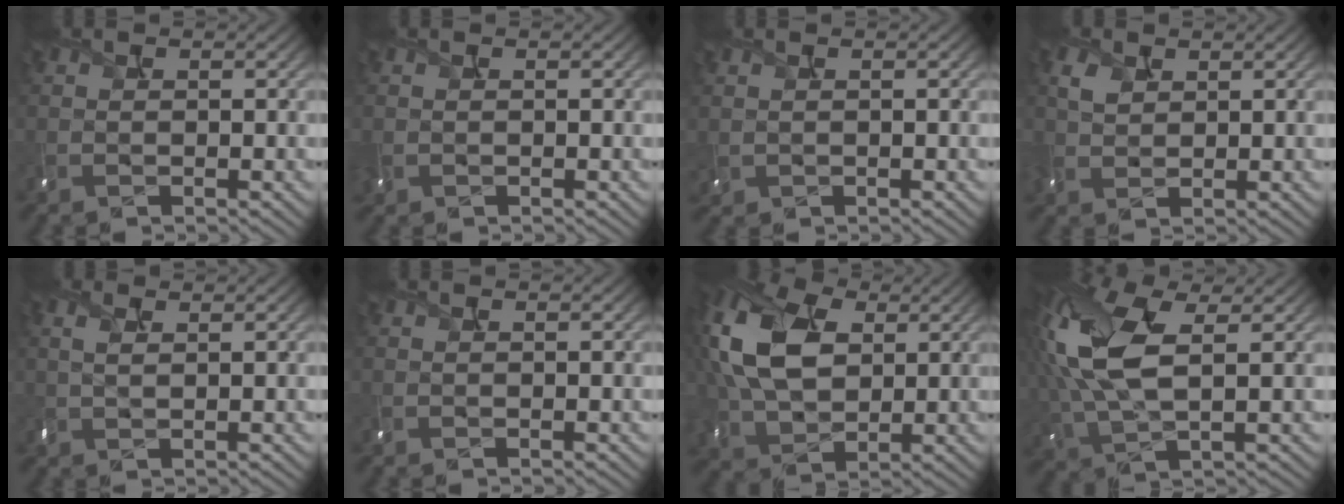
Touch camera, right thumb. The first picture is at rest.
{"total": 1.7, "force": [-0.6, 1.2, 1.0], "torque": [-0.034, -0.007, -0.012]}
{"total": 1.5, "force": [0.0, 1.1, 0.9], "torque": [-0.032, -0.003, 0.005]}
{"total": 2.4, "force": [1.2, 1.7, 1.2], "torque": [-0.038, 0.004, 0.028]}
{"total": 1.4, "force": [0.8, 0.4, 1.1], "torque": [-0.031, 0.007, 0.018]}
{"total": 0.0}
{"total": 13.7, "force": [3.3, 9.1, 9.7], "torque": [-0.257, 0.023, 0.060]}
{"total": 11.9, "force": [2.6, 5.9, 10.0], "torque": [-0.258, 0.007, 0.049]}